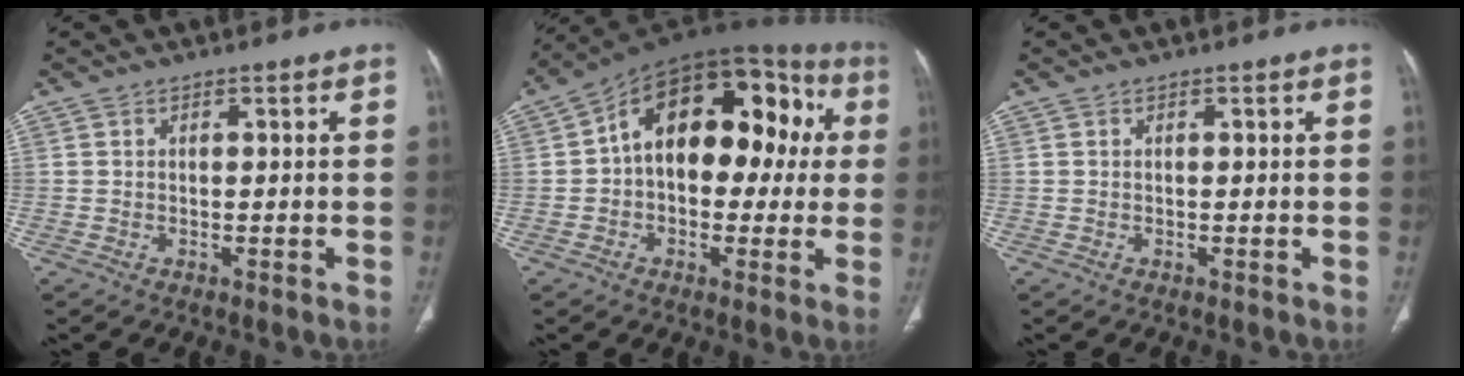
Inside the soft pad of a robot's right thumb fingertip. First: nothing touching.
{"total": 21.0, "force": [2.7, 12.9, 16.4], "torque": [-0.194, 0.053, 0.028]}
{"total": 0.0}